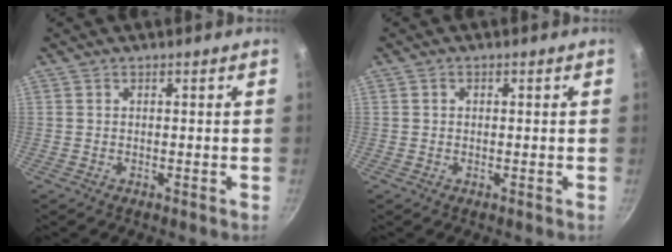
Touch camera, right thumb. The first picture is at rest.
{"total": 0.8, "force": [0.1, 0.7, 0.3], "torque": [-0.004, 0.005, 0.001]}